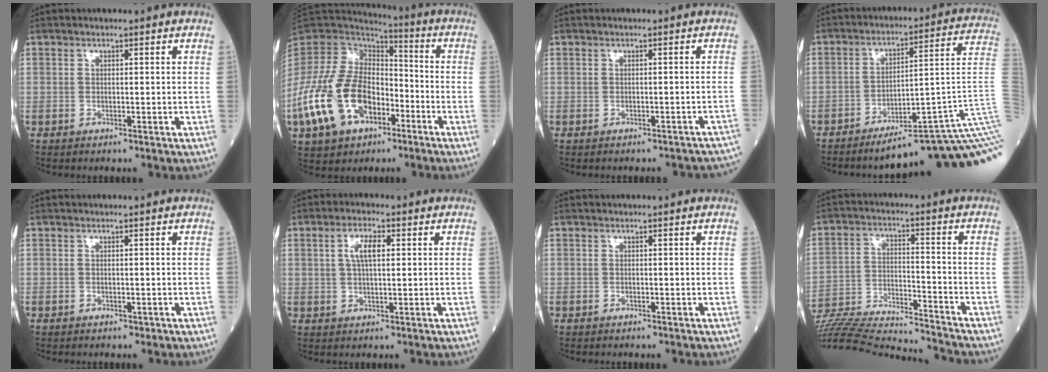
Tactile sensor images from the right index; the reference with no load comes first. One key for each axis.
{"total": 17.8, "fx": -7.0, "fy": 10.9, "fz": 12.2, "tx": -0.273, "ty": 0.010, "tz": -0.127}
{"total": 8.4, "fx": -7.9, "fy": 2.1, "fz": 2.0, "tx": -0.015, "ty": 0.006, "tz": -0.072}
{"total": 18.5, "fx": -11.1, "fy": -1.9, "fz": 14.7, "tx": -0.093, "ty": 0.048, "tz": -0.158}
{"total": 0.0}
{"total": 4.5, "fx": 1.3, "fy": 1.5, "fz": 4.1, "tx": -0.081, "ty": 0.010, "tz": 0.024}
{"total": 0.0}
{"total": 22.3, "fx": -21.2, "fy": 1.1, "fz": 6.6, "tx": -0.157, "ty": -0.019, "tz": -0.331}